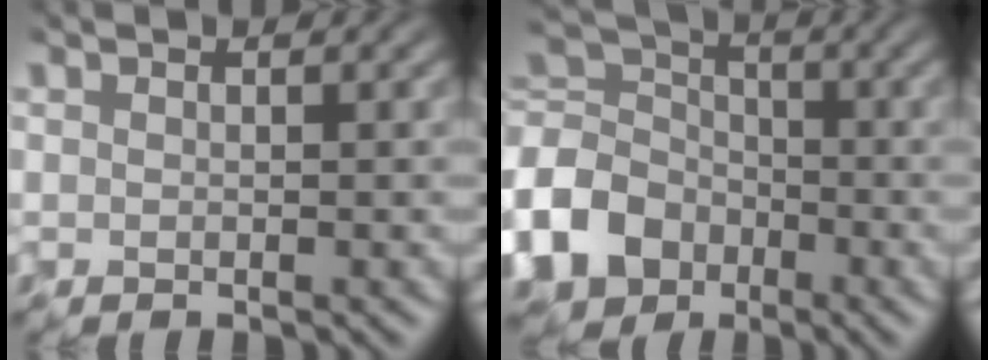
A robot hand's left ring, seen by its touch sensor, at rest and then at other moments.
{"total": 9.0, "force": [-4.8, 6.9, 3.3], "torque": [-0.105, 0.001, -0.107]}